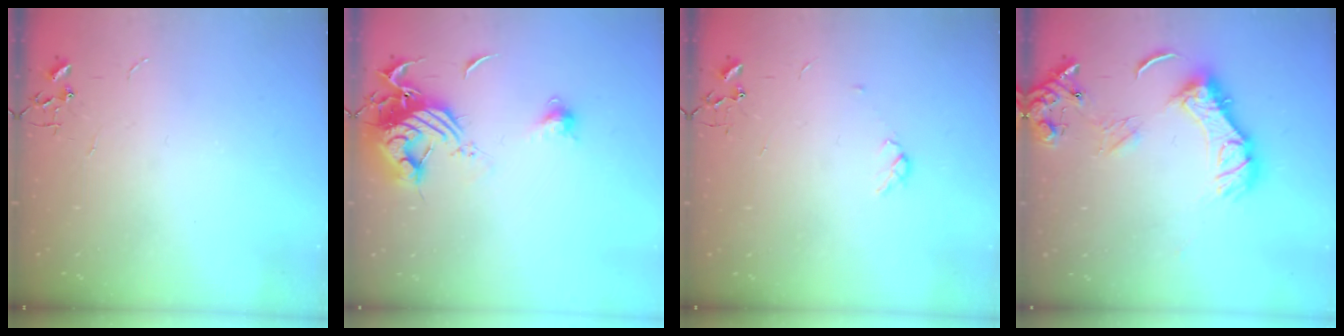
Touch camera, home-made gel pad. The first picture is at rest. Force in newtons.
{"total": 13.4, "press": 13.4, "slide": 1.5}
{"total": 2.9, "press": 2.8, "slide": 0.5}
{"total": 14.3, "press": 14.3, "slide": 1.6}